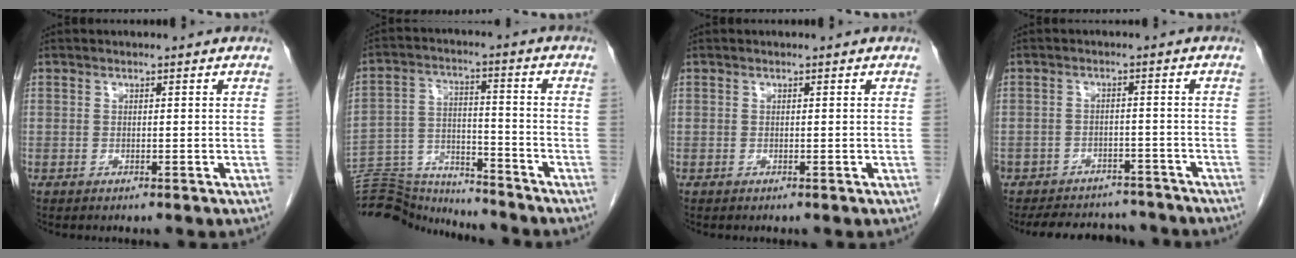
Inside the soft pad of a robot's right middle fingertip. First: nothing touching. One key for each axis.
{"total": 16.5, "fx": -16.0, "fy": 2.4, "fz": 2.9, "tx": -0.068, "ty": 0.021, "tz": -0.258}
{"total": 0.0}
{"total": 11.8, "fx": -10.6, "fy": 4.2, "fz": 3.0, "tx": -0.043, "ty": 0.012, "tz": -0.133}